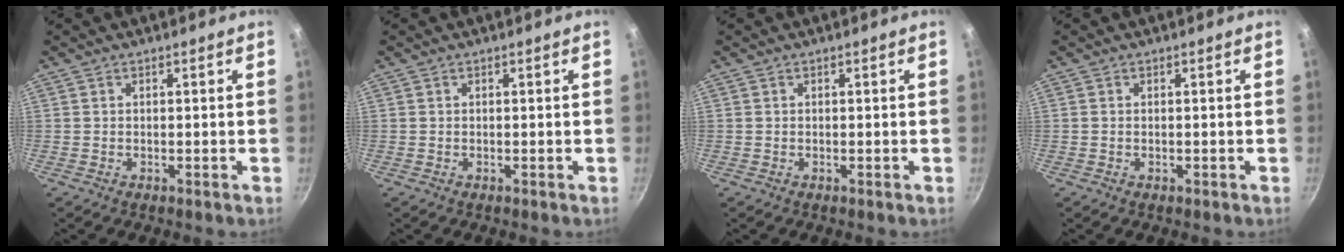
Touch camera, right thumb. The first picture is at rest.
{"total": 0.0}
{"total": 0.0}
{"total": 0.0}